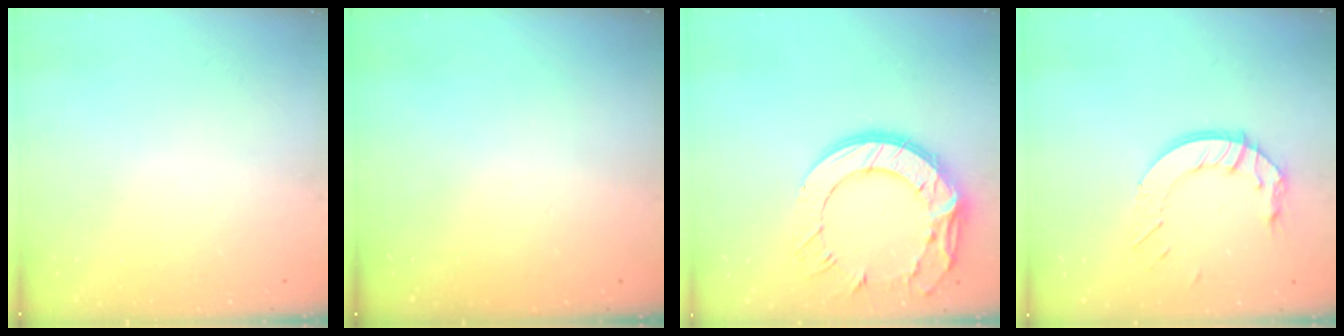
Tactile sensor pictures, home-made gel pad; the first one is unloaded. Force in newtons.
{"total": 0.0}
{"total": 17.6, "press": 17.5, "slide": 1.2}
{"total": 10.6, "press": 10.5, "slide": 1.0}